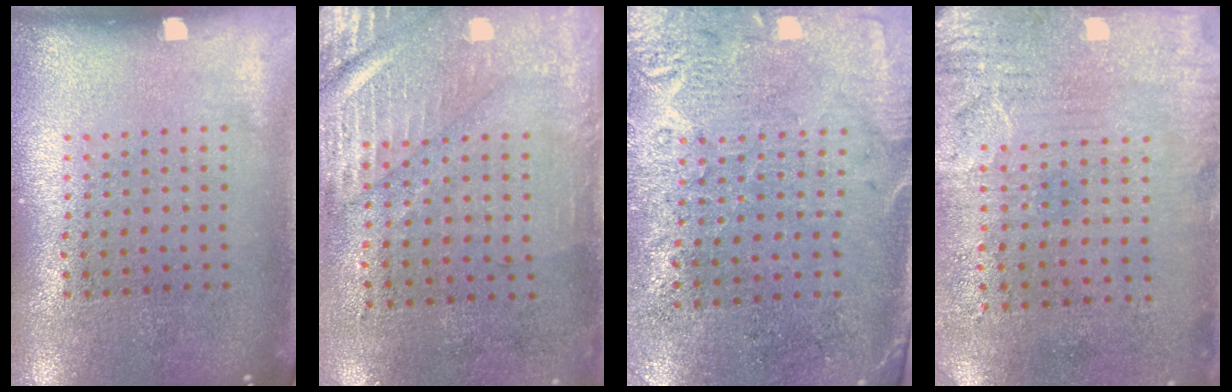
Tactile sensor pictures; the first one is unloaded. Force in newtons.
{"total": 3.0, "press": 2.4, "slide": 1.6}
{"total": 2.7, "press": 2.4, "slide": 1.4}
{"total": 3.3, "press": 2.7, "slide": 2.0}